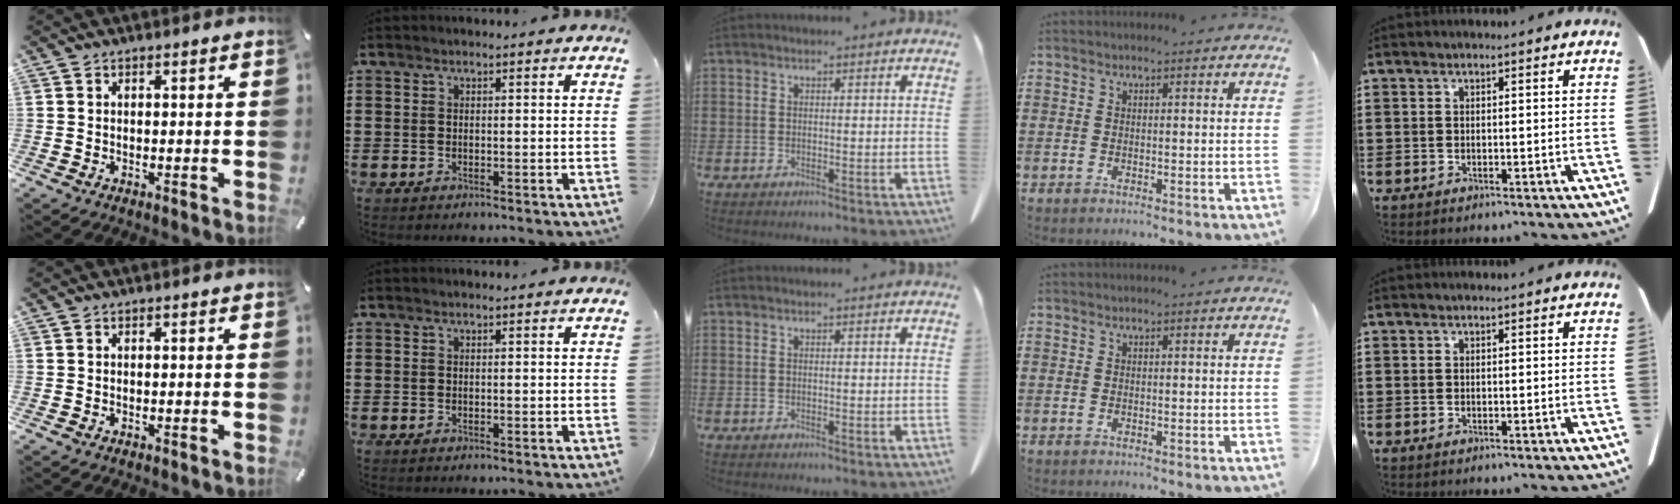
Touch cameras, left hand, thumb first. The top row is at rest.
{}